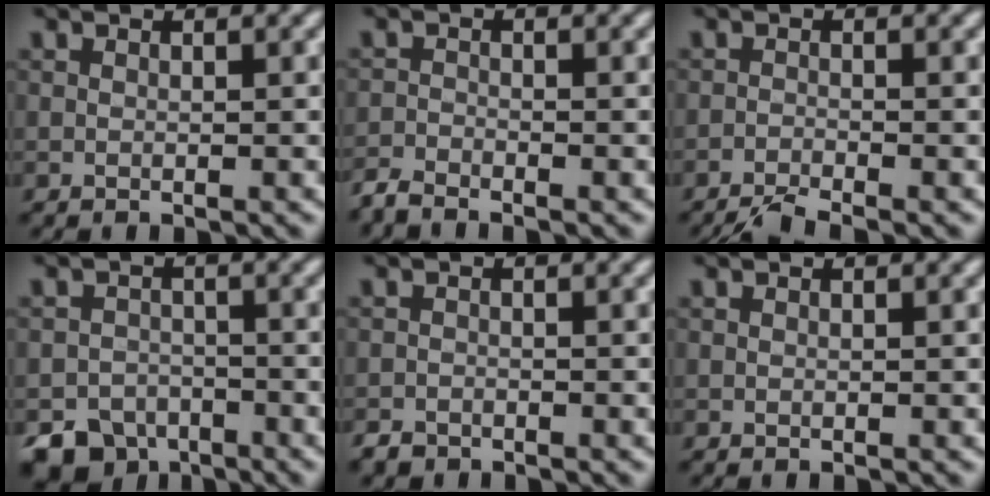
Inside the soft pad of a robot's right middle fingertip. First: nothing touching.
{"total": 2.2, "force": [-2.1, 0.2, 0.5], "torque": [-0.016, -0.004, -0.050]}
{"total": 3.0, "force": [-2.7, 0.1, 1.5], "torque": [-0.035, -0.001, -0.053]}
{"total": 6.4, "force": [-4.9, 4.0, 1.2], "torque": [-0.002, -0.009, -0.077]}
{"total": 1.3, "force": [-1.2, 0.6, 0.1], "torque": [0.001, -0.001, -0.026]}
{"total": 0.0}